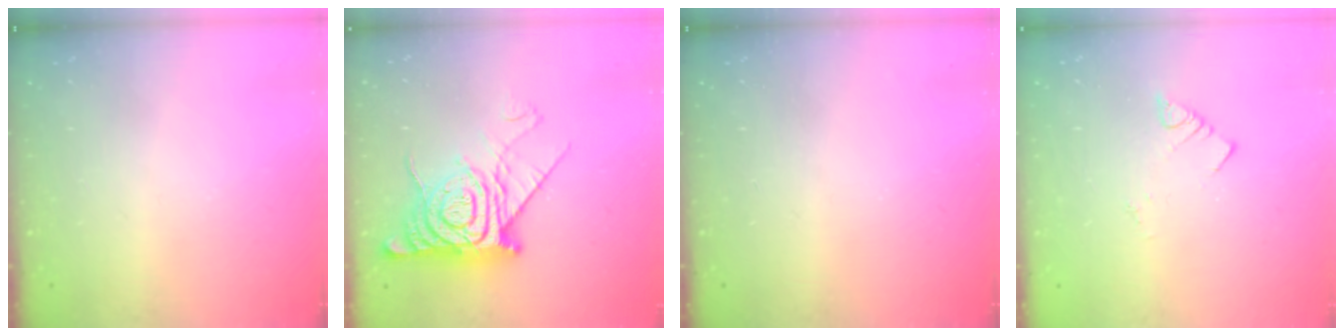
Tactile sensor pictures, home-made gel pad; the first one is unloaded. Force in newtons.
{"total": 15.0, "press": 15.0, "slide": 1.3}
{"total": 0.0}
{"total": 1.9, "press": 1.9, "slide": 0.1}